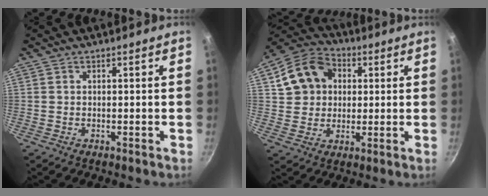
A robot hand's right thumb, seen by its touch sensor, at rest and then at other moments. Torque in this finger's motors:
{"motor_torque": [0.04, 1.03, 0.45, -0.44, 0.09]}